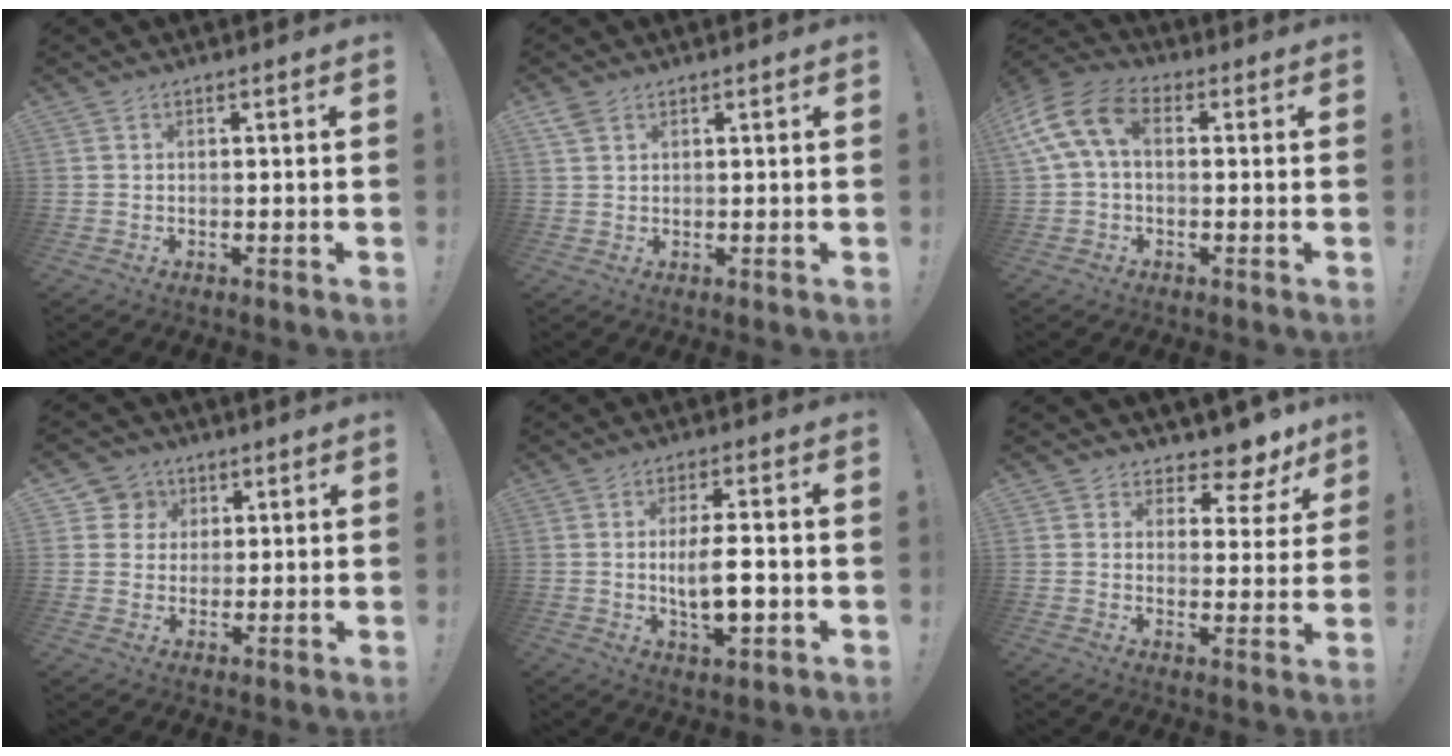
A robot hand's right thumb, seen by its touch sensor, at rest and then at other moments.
{"total": 2.7, "force": [1.7, 1.6, 1.4], "torque": [-0.025, -0.004, 0.033]}
{"total": 12.4, "force": [2.6, 7.6, 9.4], "torque": [-0.188, 0.003, 0.052]}
{"total": 6.5, "force": [2.4, 6.0, 0.7], "torque": [-0.012, -0.019, 0.049]}
{"total": 9.2, "force": [-0.8, 3.1, 8.6], "torque": [-0.141, -0.007, -0.020]}
{"total": 6.9, "force": [5.5, 3.4, 2.4], "torque": [-0.018, -0.057, 0.097]}